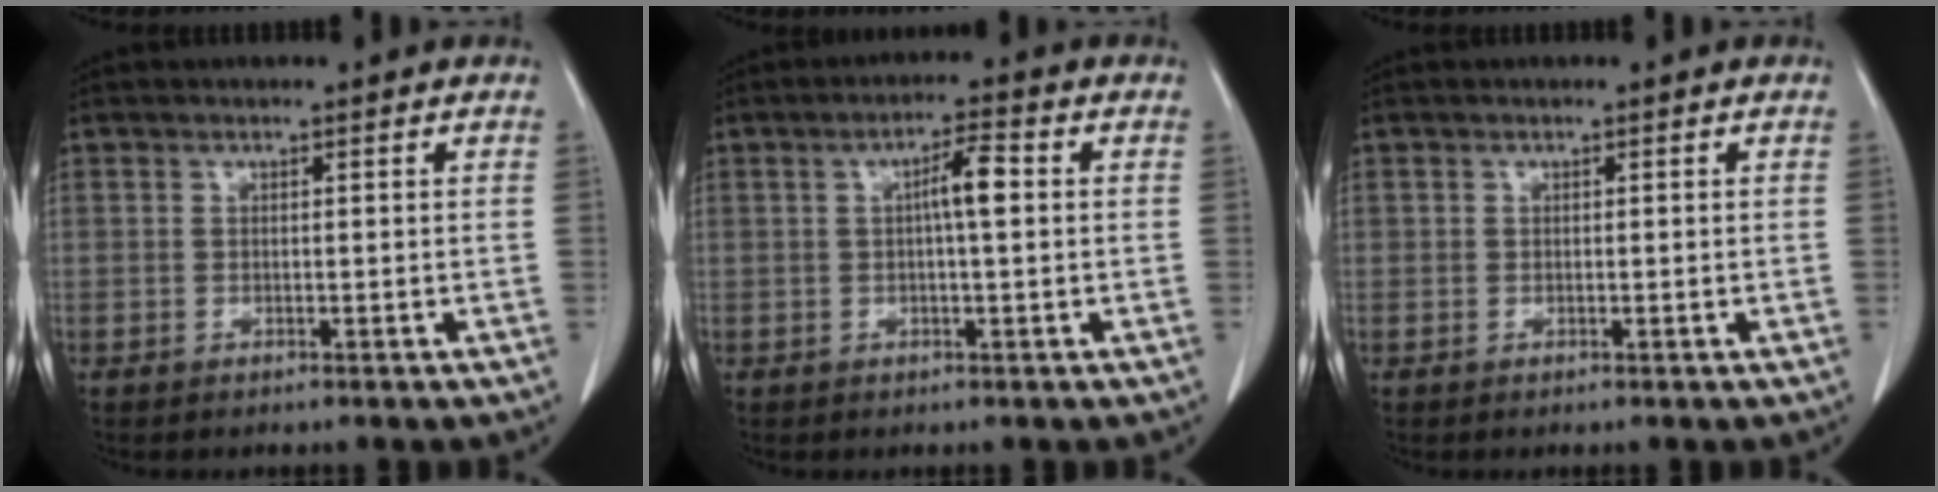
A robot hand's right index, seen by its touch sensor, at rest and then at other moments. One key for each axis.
{"total": 4.4, "fx": 0.5, "fy": 0.5, "fz": 4.3, "tx": -0.075, "ty": 0.009, "tz": 0.005}
{"total": 0.0}